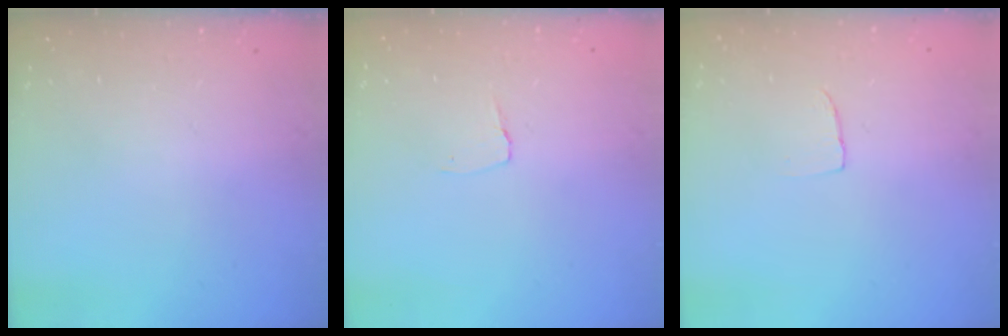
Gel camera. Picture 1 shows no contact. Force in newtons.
{"total": 2.9, "press": 2.9, "slide": 0.3}
{"total": 2.4, "press": 2.4, "slide": 0.1}